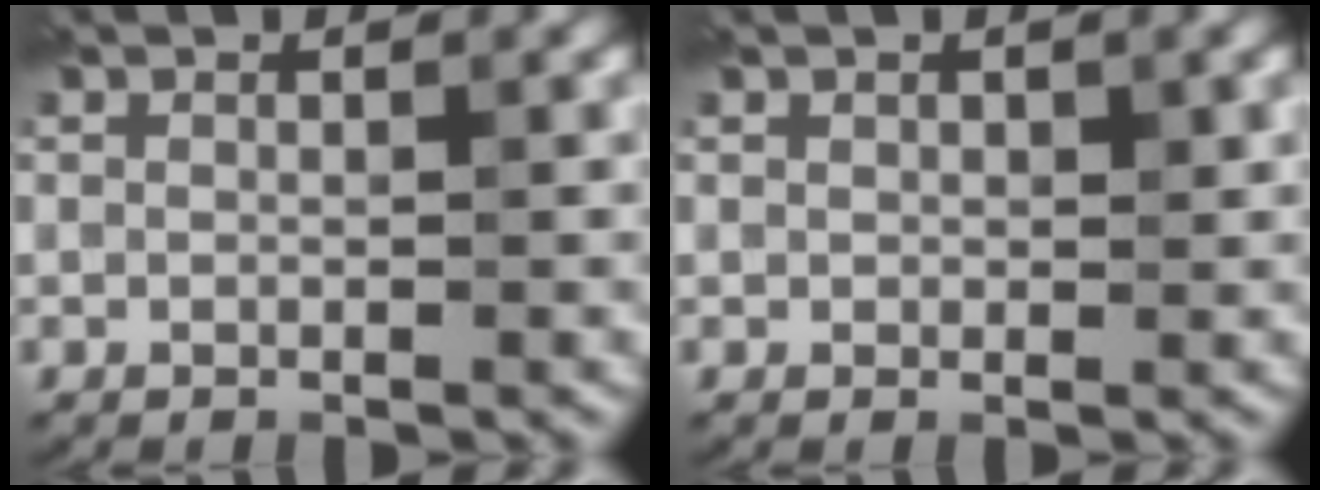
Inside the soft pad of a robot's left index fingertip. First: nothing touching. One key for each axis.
{"total": 0.9, "fx": 0.5, "fy": 0.6, "fz": 0.3, "tx": -0.002, "ty": 0.006, "tz": 0.008}